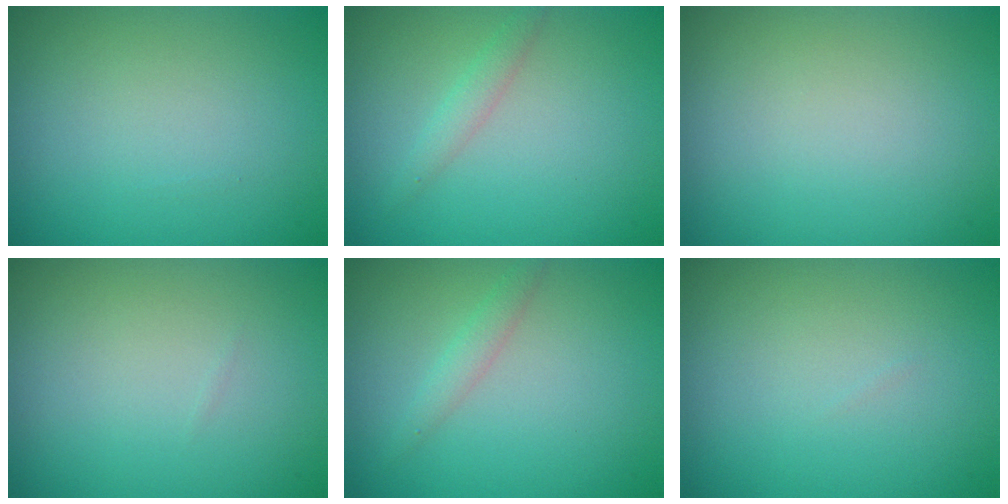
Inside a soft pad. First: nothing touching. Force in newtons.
{"total": 1.4, "press": 1.4, "slide": 0.1}
{"total": 0.0}
{"total": 0.0}
{"total": 1.4, "press": 1.4, "slide": 0.1}
{"total": 0.0}